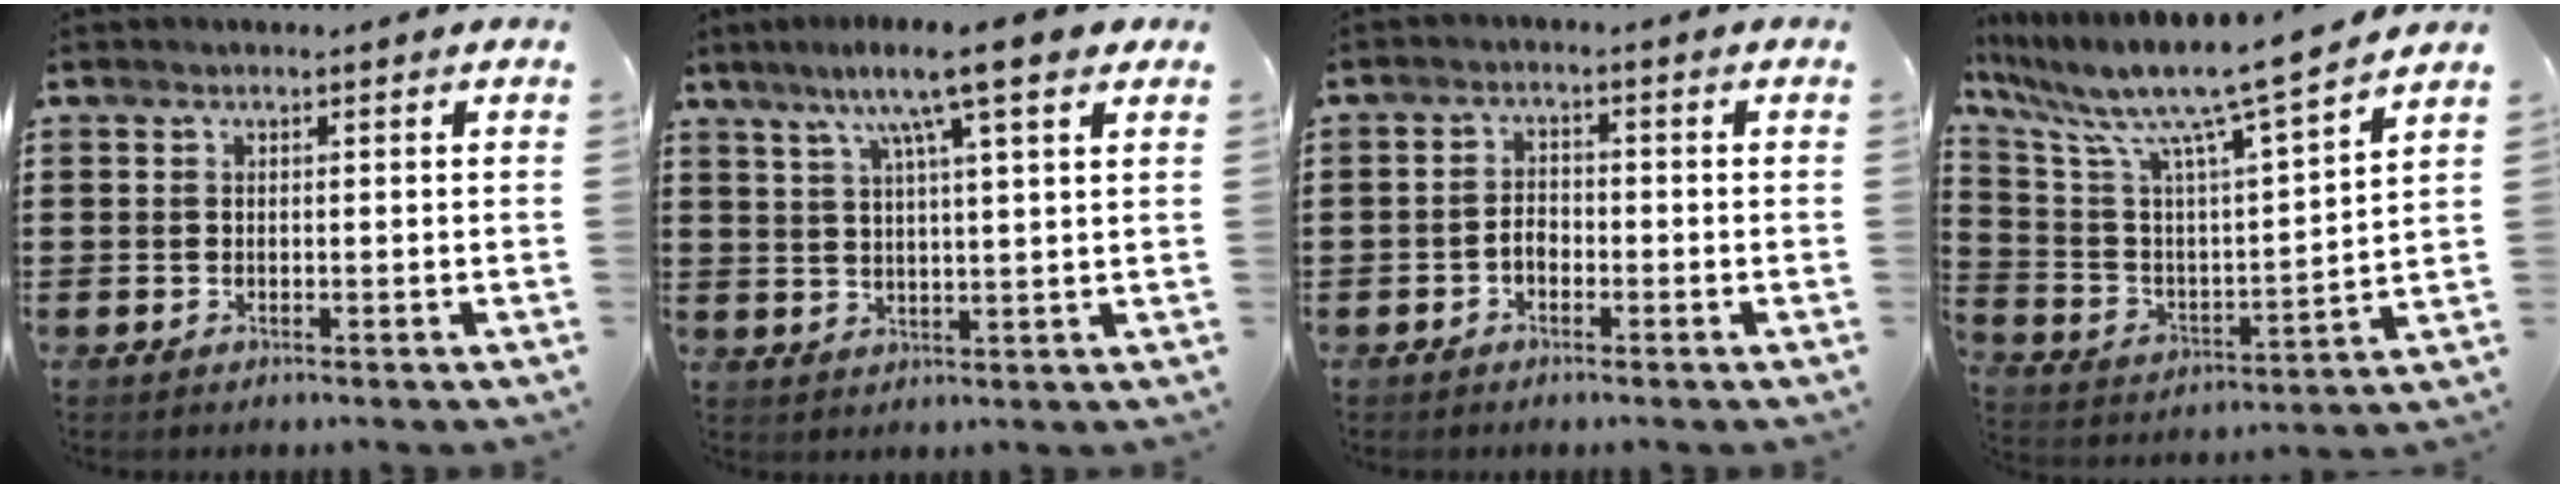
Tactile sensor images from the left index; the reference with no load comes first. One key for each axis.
{"total": 9.7, "fx": 6.4, "fy": 0.4, "fz": 7.3, "tx": -0.151, "ty": -0.008, "tz": 0.105}
{"total": 2.2, "fx": -1.0, "fy": 1.2, "fz": 1.5, "tx": -0.039, "ty": 0.002, "tz": -0.023}
{"total": 11.0, "fx": 9.0, "fy": 0.1, "fz": 6.3, "tx": -0.150, "ty": -0.070, "tz": 0.141}